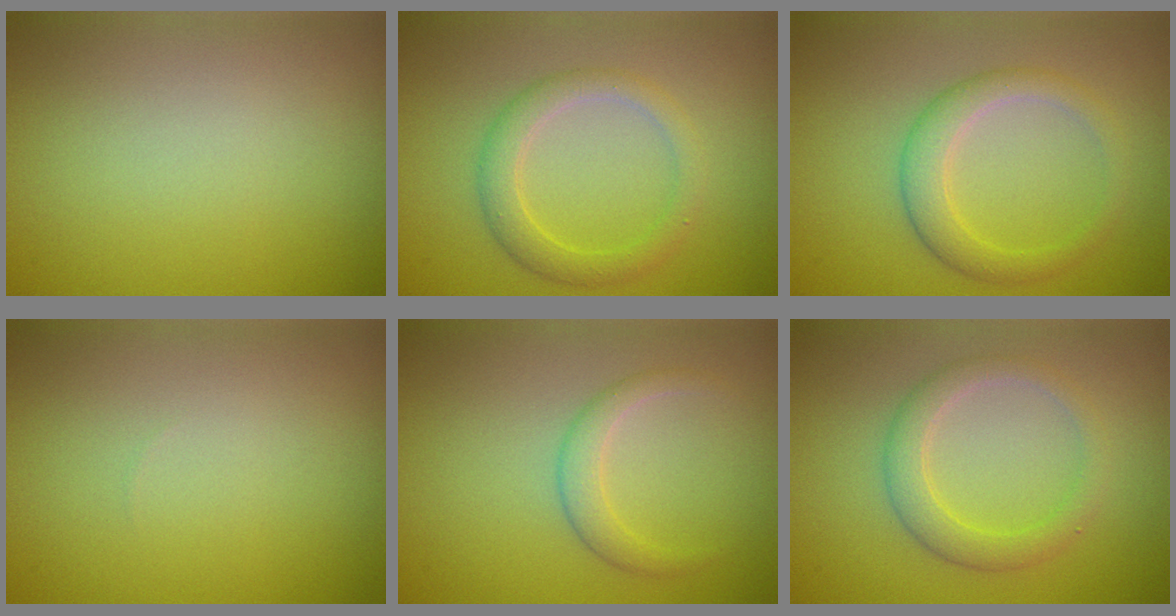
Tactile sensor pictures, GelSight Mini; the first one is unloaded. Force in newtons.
{"total": 2.8, "press": 2.8, "slide": 0.1}
{"total": 2.2, "press": 2.2, "slide": 0.2}
{"total": 0.0}
{"total": 1.9, "press": 1.9, "slide": 0.1}
{"total": 2.8, "press": 2.8, "slide": 0.2}